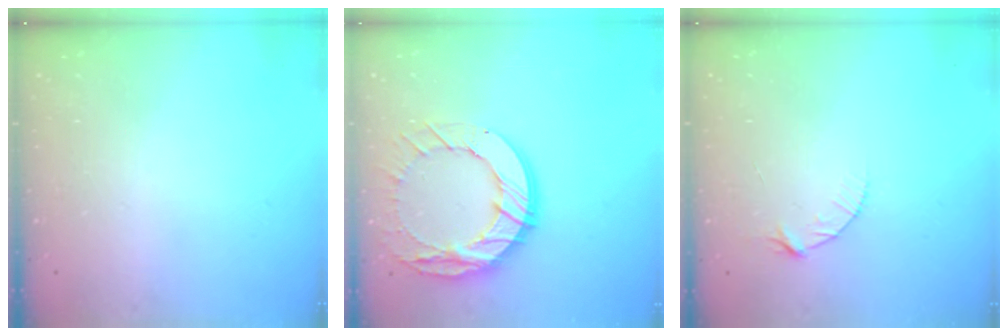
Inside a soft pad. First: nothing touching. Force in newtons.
{"total": 16.6, "press": 16.6, "slide": 1.5}
{"total": 5.5, "press": 5.4, "slide": 0.6}